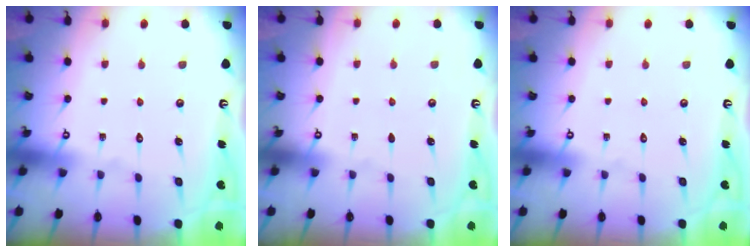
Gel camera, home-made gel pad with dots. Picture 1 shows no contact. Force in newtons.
{"total": 0.0}
{"total": 0.0}